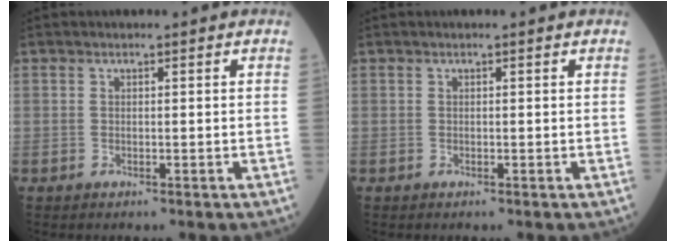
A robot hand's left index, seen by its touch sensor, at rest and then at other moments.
{"total": 0.0}